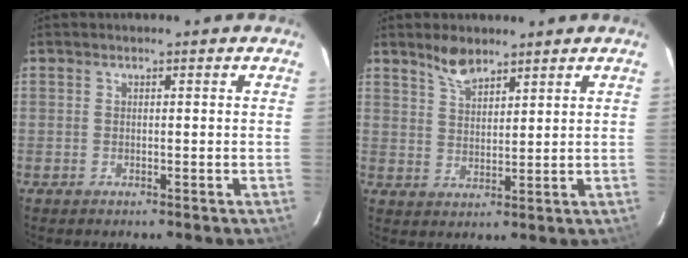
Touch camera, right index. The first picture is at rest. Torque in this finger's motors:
{"motor_torque": [0.08, 0.04, 0.03, 0.04]}